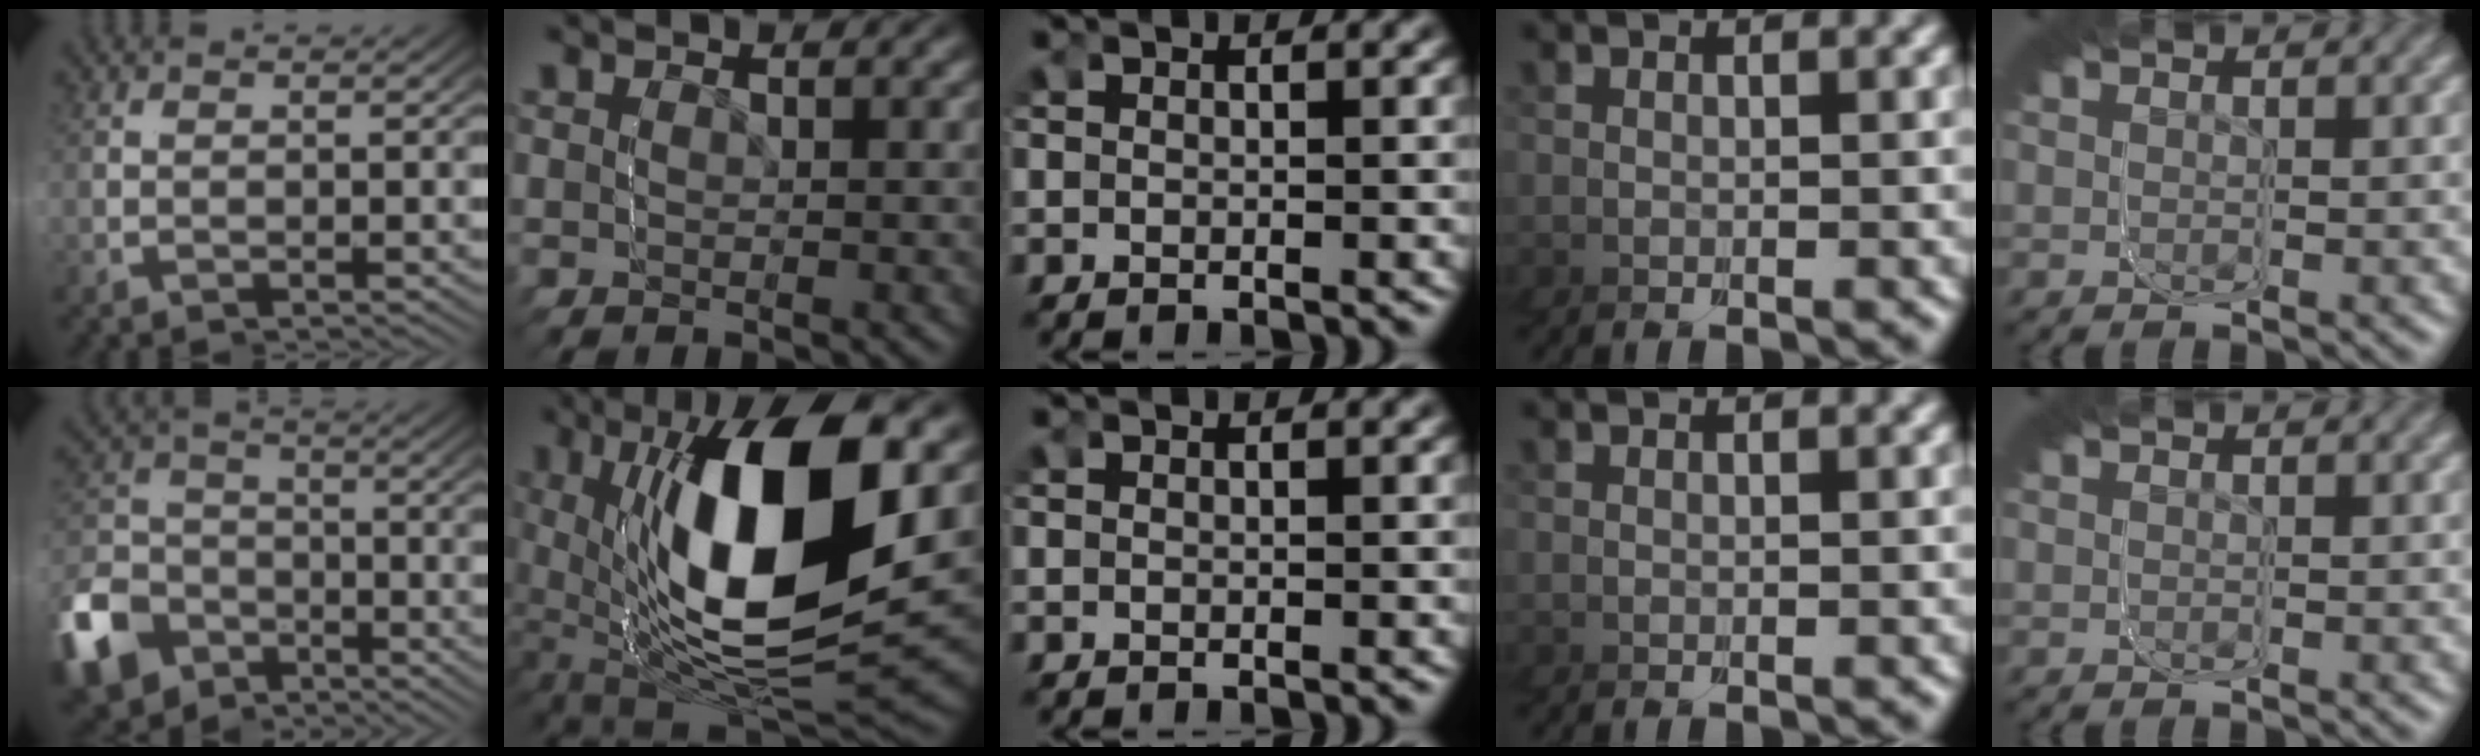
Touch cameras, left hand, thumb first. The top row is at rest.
{"thumb": {"total": 10.2, "force": [-2.9, 7.4, 6.3], "torque": [-0.148, -0.030, -0.049]}, "index": {"total": 13.8, "force": [0.5, 8.5, 10.9], "torque": [-0.232, -0.029, 0.027]}}